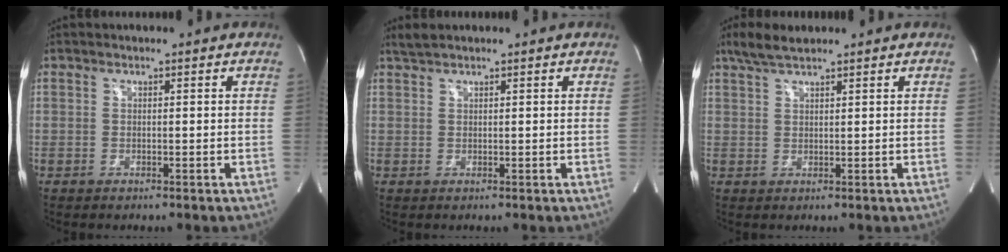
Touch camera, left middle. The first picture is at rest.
{"total": 1.5, "force": [1.4, 0.1, 0.6], "torque": [-0.016, 0.014, 0.033]}
{"total": 4.0, "force": [3.2, 0.7, 2.2], "torque": [-0.053, 0.015, 0.066]}